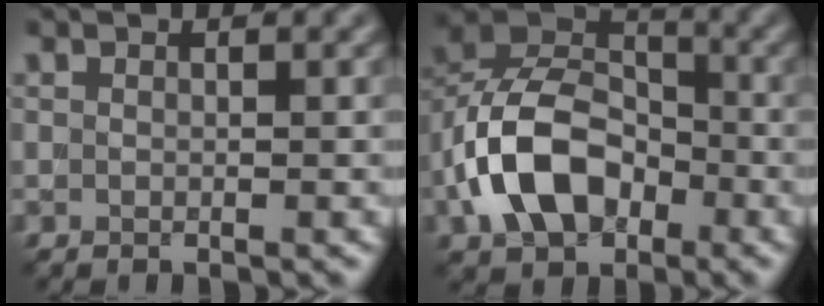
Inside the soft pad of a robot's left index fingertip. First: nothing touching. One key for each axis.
{"total": 9.1, "fx": -3.2, "fy": 6.1, "fz": 5.9, "tx": -0.108, "ty": 0.016, "tz": -0.074}